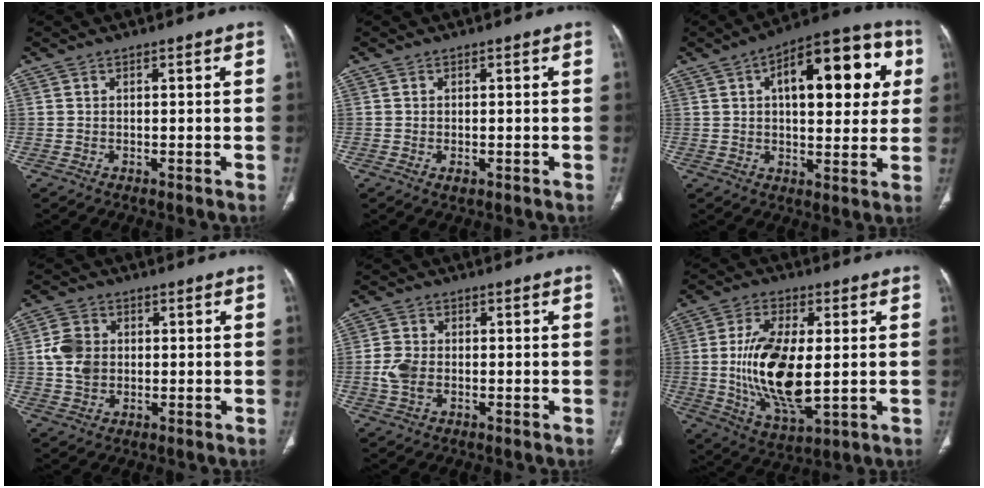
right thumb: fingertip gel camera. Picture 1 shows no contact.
{"total": 1.2, "force": [-0.4, 0.6, 0.9], "torque": [-0.016, -0.002, -0.004]}
{"total": 20.0, "force": [5.3, 9.3, 16.9], "torque": [-0.187, 0.019, 0.067]}
{"total": 6.6, "force": [0.4, 5.2, 4.0], "torque": [-0.067, 0.002, 0.007]}
{"total": 4.7, "force": [-0.8, 3.2, 3.4], "torque": [-0.079, 0.006, -0.017]}
{"total": 18.0, "force": [0.1, 8.4, 15.9], "torque": [-0.300, -0.017, 0.010]}